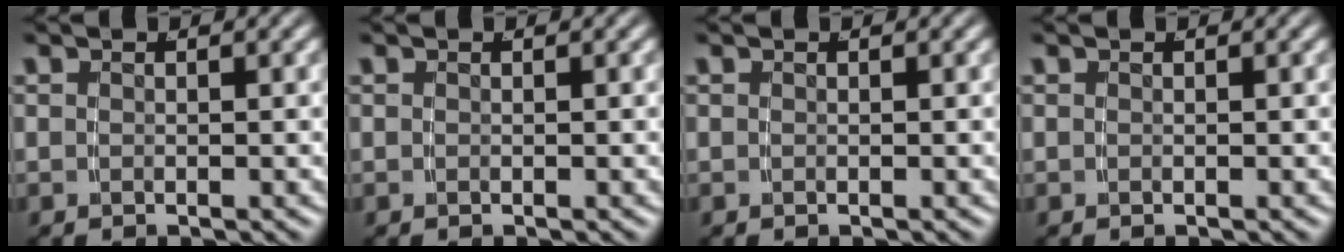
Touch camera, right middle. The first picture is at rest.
{"total": 0.0}
{"total": 0.0}
{"total": 0.0}